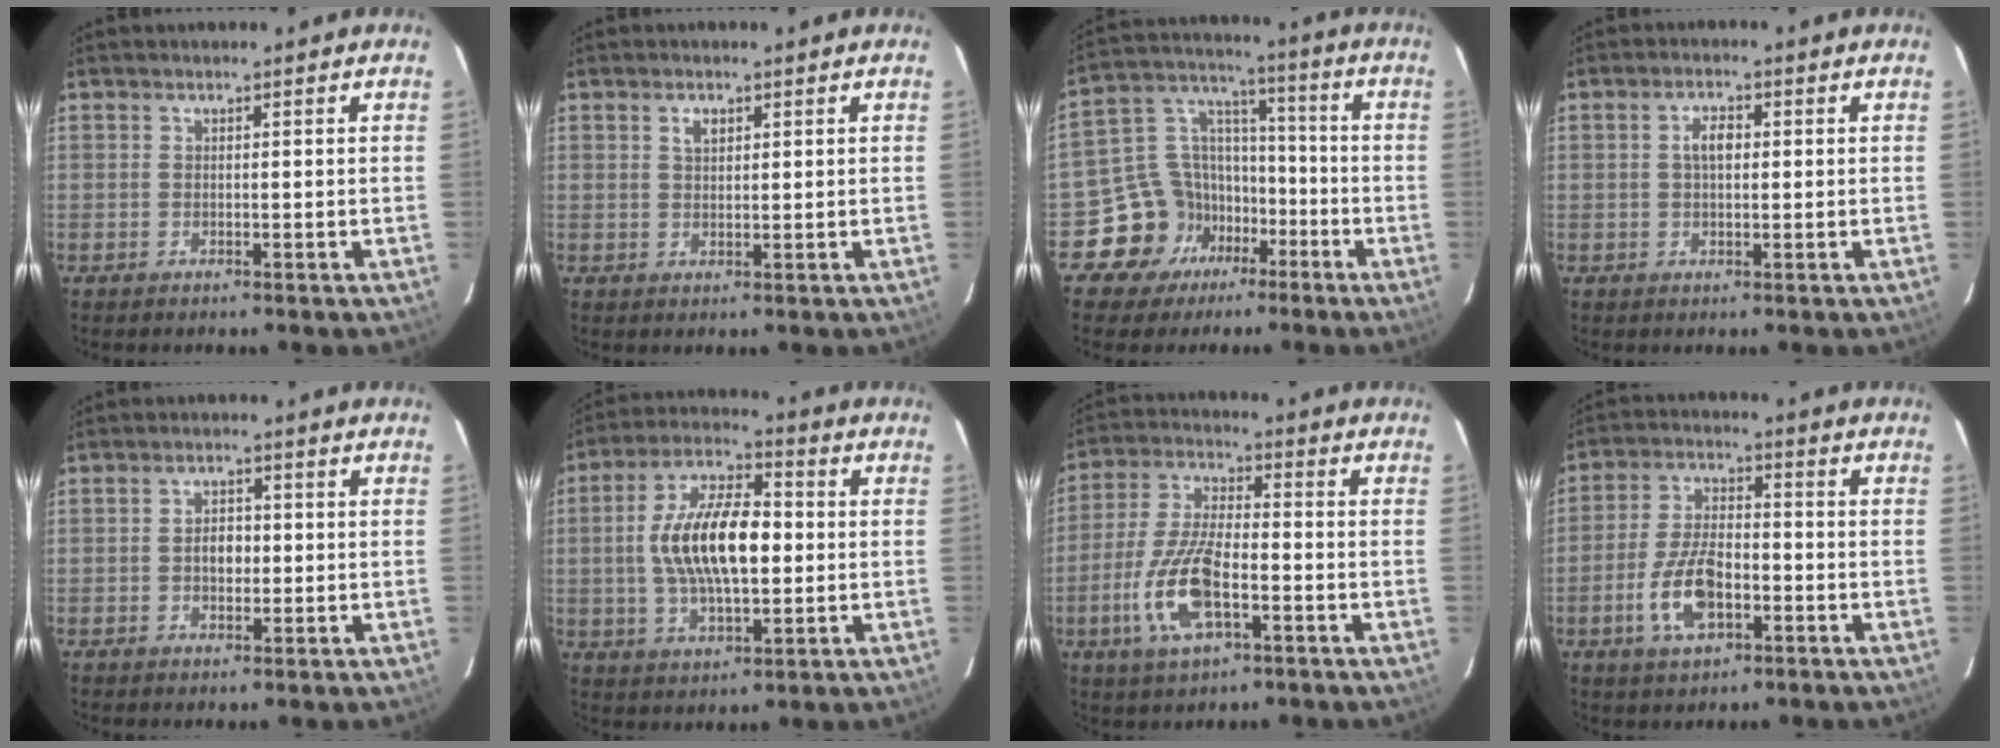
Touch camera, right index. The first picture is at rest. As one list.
[{"total": 2.2, "force": [1.1, 1.3, 1.4], "torque": [-0.024, 0.004, 0.018]}, {"total": 12.4, "force": [-6.8, 10.2, 2.2], "torque": [-0.057, 0.060, -0.108]}, {"total": 3.1, "force": [0.4, 1.6, 2.6], "torque": [-0.048, 0.009, 0.008]}, {"total": 3.2, "force": [-0.2, 2.2, 2.3], "torque": [-0.039, 0.008, -0.003]}, {"total": 15.5, "force": [0.2, 6.6, 14.1], "torque": [-0.267, 0.014, 0.001]}, {"total": 13.3, "force": [-4.7, 5.0, 11.4], "torque": [-0.244, -0.005, -0.090]}, {"total": 10.3, "force": [-3.9, 4.9, 8.2], "torque": [-0.172, 0.002, -0.068]}]